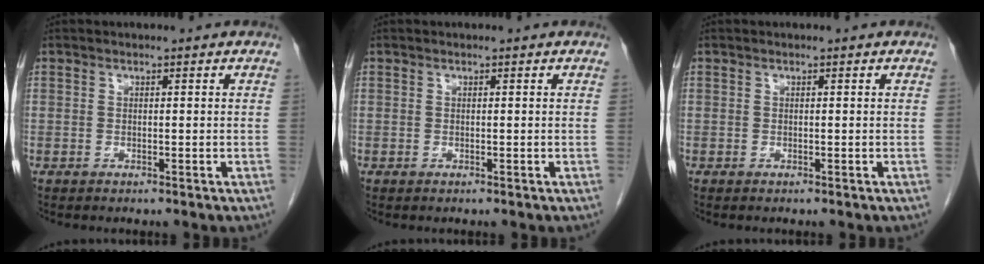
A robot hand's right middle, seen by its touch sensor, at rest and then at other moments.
{"total": 0.0}
{"total": 0.0}